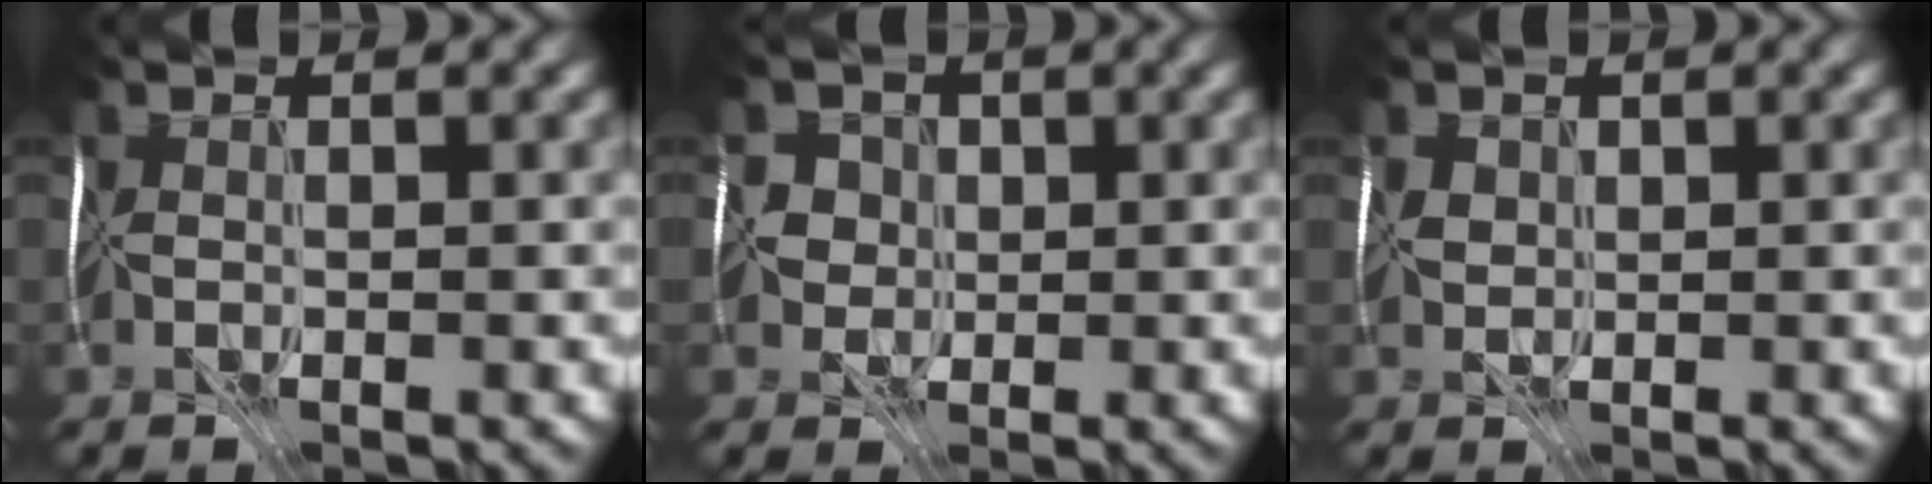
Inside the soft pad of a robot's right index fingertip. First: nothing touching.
{"total": 2.0, "force": [0.5, 2.0, 0.1], "torque": [0.024, 0.013, 0.006]}
{"total": 1.0, "force": [0.7, 0.8, -0.2], "torque": [0.009, 0.006, 0.014]}